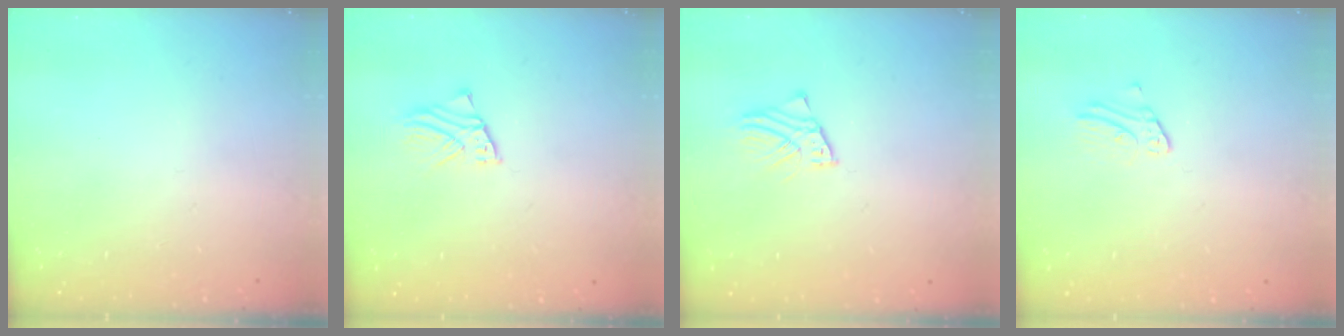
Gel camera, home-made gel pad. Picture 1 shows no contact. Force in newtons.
{"total": 2.3, "press": 2.3, "slide": 0.1}
{"total": 2.6, "press": 2.6, "slide": 0.1}
{"total": 2.7, "press": 2.7, "slide": 0.3}